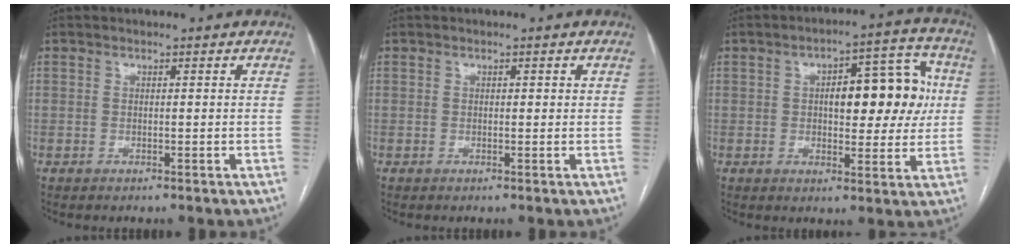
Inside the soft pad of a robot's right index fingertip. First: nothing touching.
{"total": 0.5, "force": [0.2, 0.3, 0.4], "torque": [-0.003, 0.003, 0.001]}
{"total": 12.1, "force": [1.5, 4.9, 11.0], "torque": [-0.141, 0.036, 0.026]}